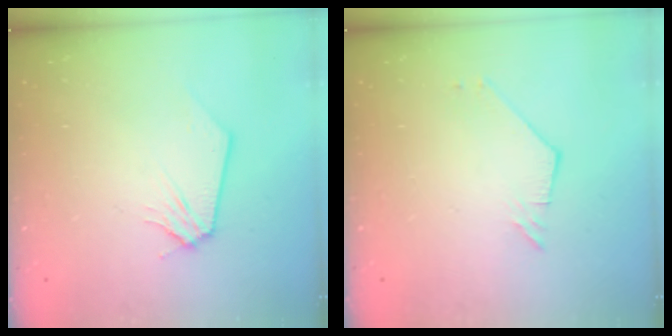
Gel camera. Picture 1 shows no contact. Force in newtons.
{"total": 2.2, "press": 2.2, "slide": 0.4}